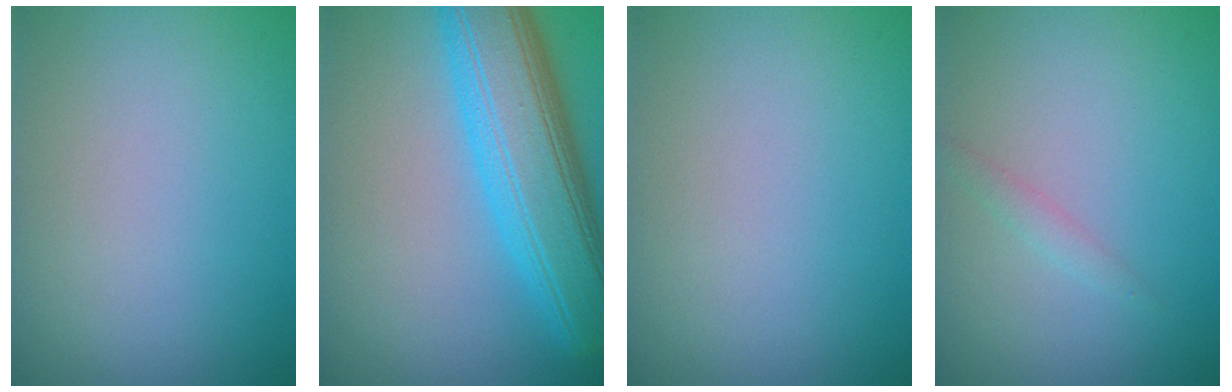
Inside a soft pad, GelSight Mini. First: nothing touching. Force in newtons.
{"total": 9.8, "press": 9.8, "slide": 0.3}
{"total": 0.0}
{"total": 1.0, "press": 1.0, "slide": 0.0}